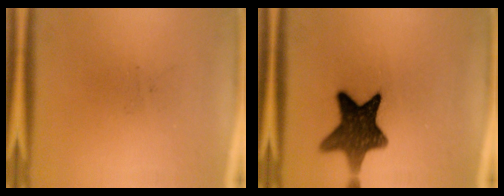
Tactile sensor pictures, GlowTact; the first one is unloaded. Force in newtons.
{"total": 12.3}